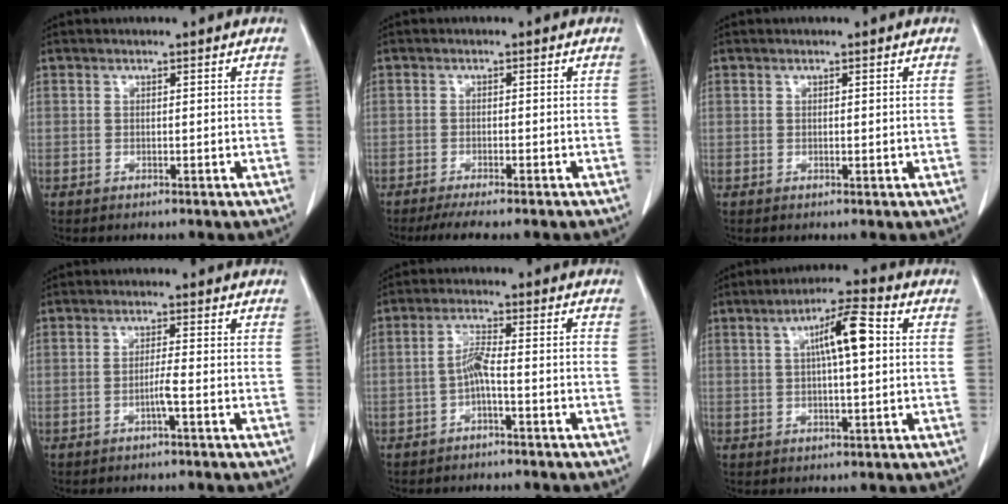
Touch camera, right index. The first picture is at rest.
{"total": 6.3, "force": [-5.2, 0.5, 3.5], "torque": [-0.042, -0.009, -0.076]}
{"total": 0.6, "force": [-0.1, 0.2, 0.6], "torque": [-0.009, -0.001, 0.000]}
{"total": 2.1, "force": [-1.0, -0.4, 1.9], "torque": [-0.036, -0.001, -0.021]}
{"total": 3.7, "force": [-1.6, 0.3, 3.4], "torque": [-0.067, 0.011, -0.030]}
{"total": 8.3, "force": [1.7, 1.2, 8.1], "torque": [-0.136, 0.019, 0.025]}